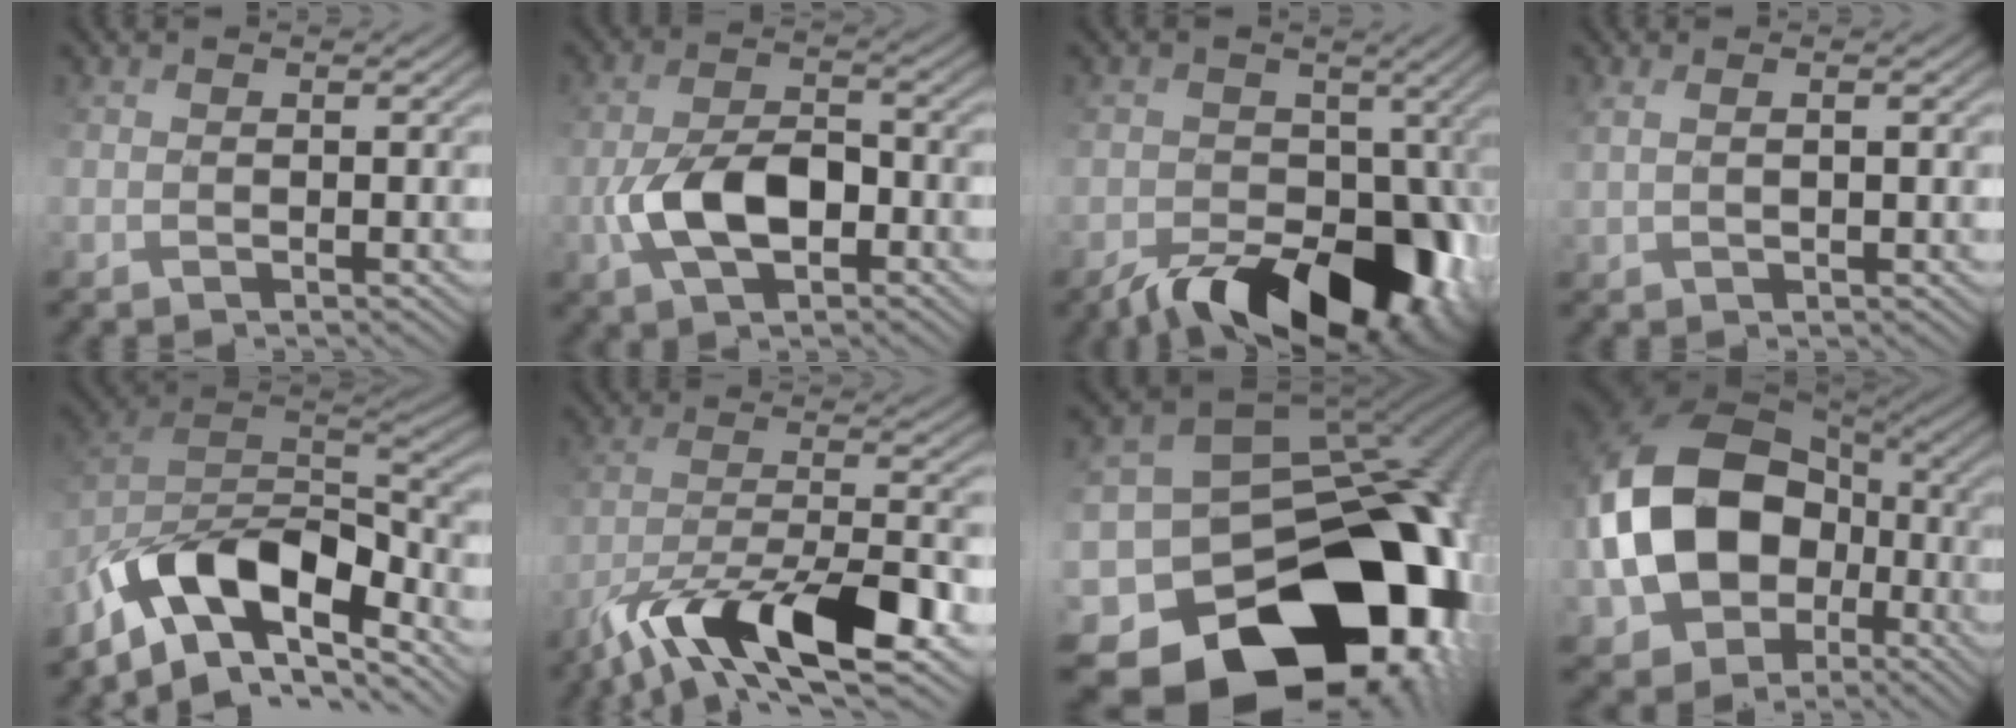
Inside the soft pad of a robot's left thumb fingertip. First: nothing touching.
{"total": 7.8, "force": [-2.4, 4.1, 6.2], "torque": [-0.128, 0.004, -0.049]}
{"total": 13.9, "force": [-6.4, 8.3, 9.1], "torque": [-0.101, -0.033, -0.108]}
{"total": 2.3, "force": [1.0, 0.7, 2.0], "torque": [-0.035, -0.004, 0.020]}
{"total": 14.4, "force": [-8.9, 6.9, 9.0], "torque": [-0.200, 0.002, -0.175]}
{"total": 13.9, "force": [-8.7, 4.0, 10.1], "torque": [-0.189, -0.011, -0.158]}
{"total": 22.2, "force": [-11.9, 15.5, 10.5], "torque": [-0.169, -0.037, -0.168]}
{"total": 17.6, "force": [-2.2, 13.3, 11.3], "torque": [-0.242, -0.019, -0.036]}